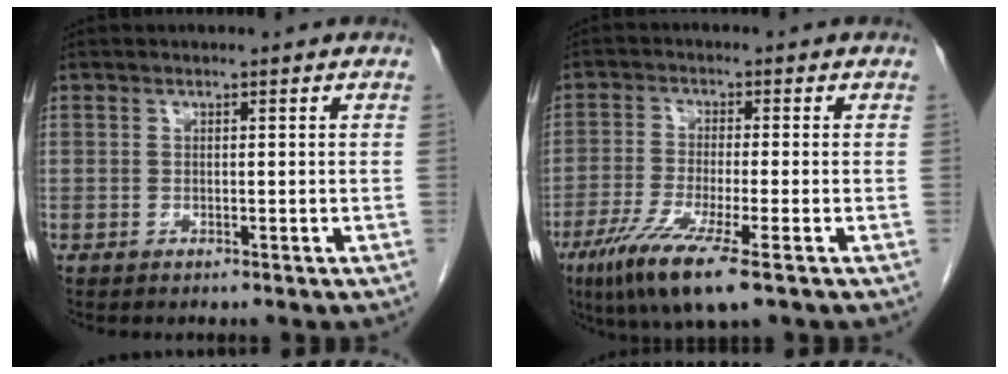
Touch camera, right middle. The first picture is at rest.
{"total": 9.5, "force": [-5.3, 0.5, 7.8], "torque": [-0.157, -0.030, -0.095]}